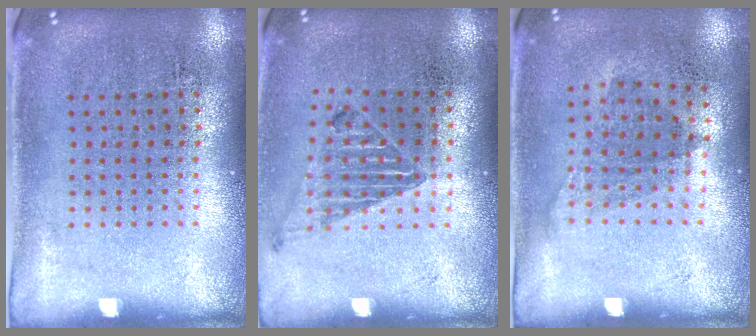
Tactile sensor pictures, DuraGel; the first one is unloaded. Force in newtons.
{"total": 1.0, "press": 1.0, "slide": 0.1}
{"total": 1.1, "press": 0.8, "slide": 0.7}